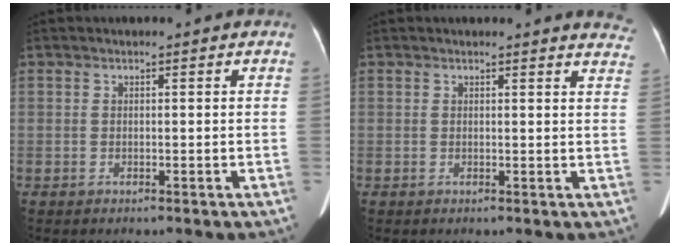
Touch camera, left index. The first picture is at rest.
{"total": 5.7, "force": [5.6, 0.8, 0.7], "torque": [0.014, -0.029, 0.026]}